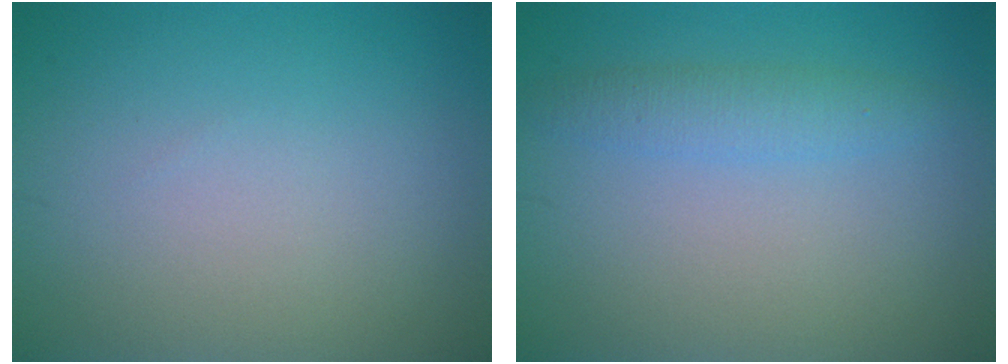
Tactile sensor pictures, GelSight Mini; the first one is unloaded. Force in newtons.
{"total": 2.2, "press": 2.2, "slide": 0.2}